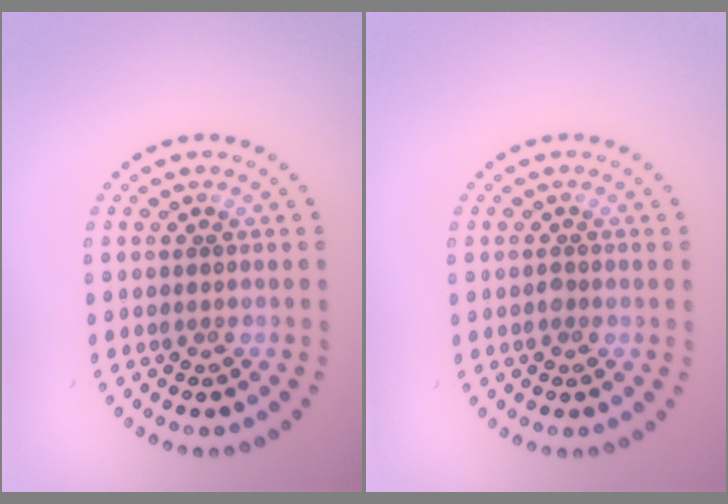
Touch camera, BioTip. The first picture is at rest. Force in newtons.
{"total": 0.6, "press": 0.5, "slide": 0.3}